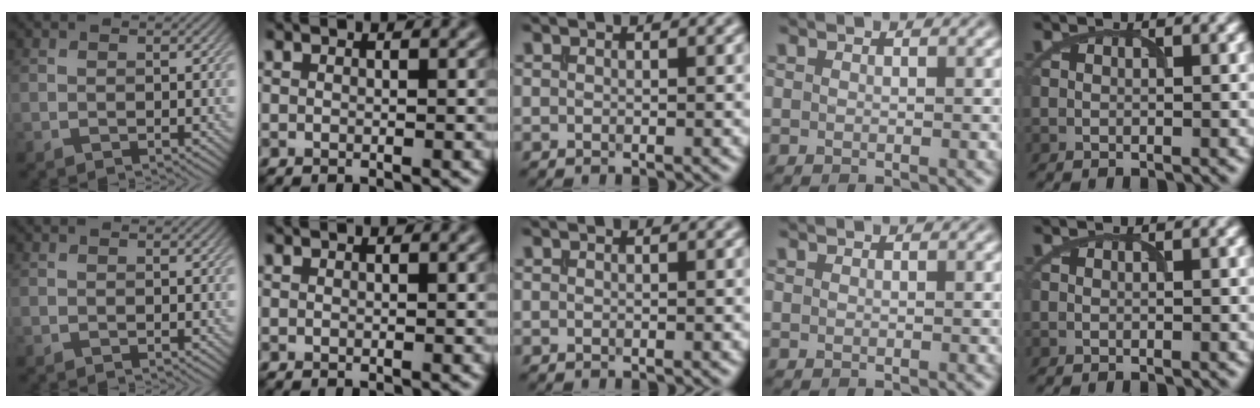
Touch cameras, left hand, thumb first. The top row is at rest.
{}